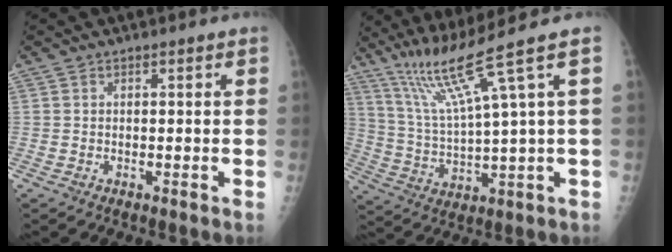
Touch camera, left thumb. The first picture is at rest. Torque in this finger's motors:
{"motor_torque": [0.14, 0.01, 0.89, -0.64, 0.13]}